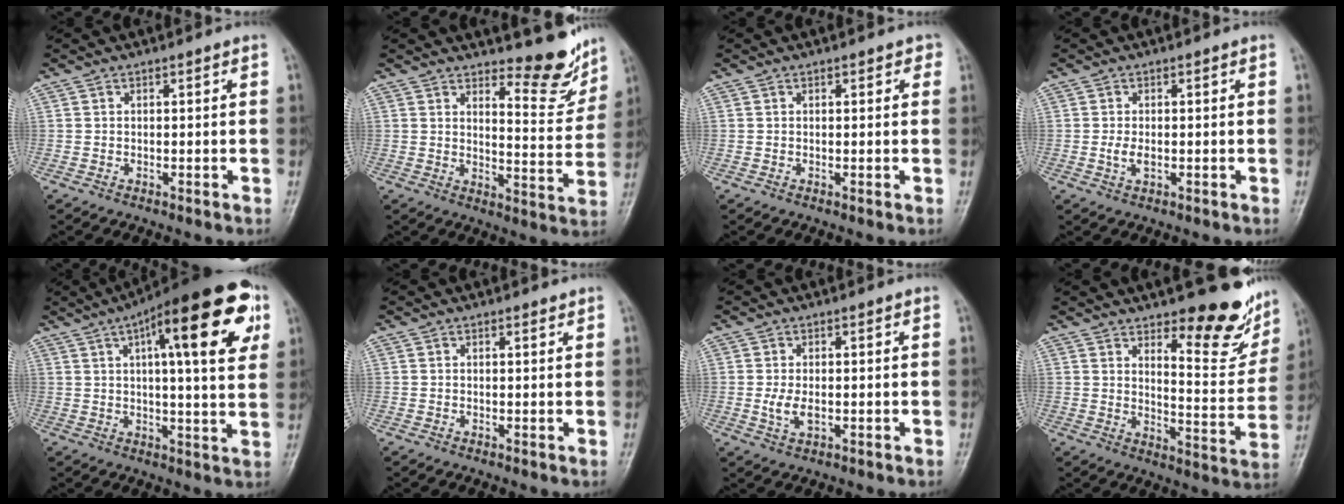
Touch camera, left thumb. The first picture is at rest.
{"total": 9.9, "force": [8.2, 3.0, 4.8], "torque": [-0.032, -0.075, 0.115]}
{"total": 1.5, "force": [0.6, 0.9, 1.0], "torque": [0.000, 0.002, 0.004]}
{"total": 2.2, "force": [-0.4, 1.2, 1.8], "torque": [-0.039, -0.002, -0.008]}
{"total": 21.2, "force": [8.2, 6.1, 18.6], "torque": [-0.244, 0.007, 0.106]}
{"total": 0.7, "force": [0.5, 0.2, 0.4], "torque": [-0.007, -0.003, 0.007]}
{"total": 3.3, "force": [-0.5, 1.8, 2.7], "torque": [-0.058, -0.005, -0.008]}
{"total": 14.9, "force": [10.3, 4.9, 9.6], "torque": [-0.071, -0.079, 0.147]}